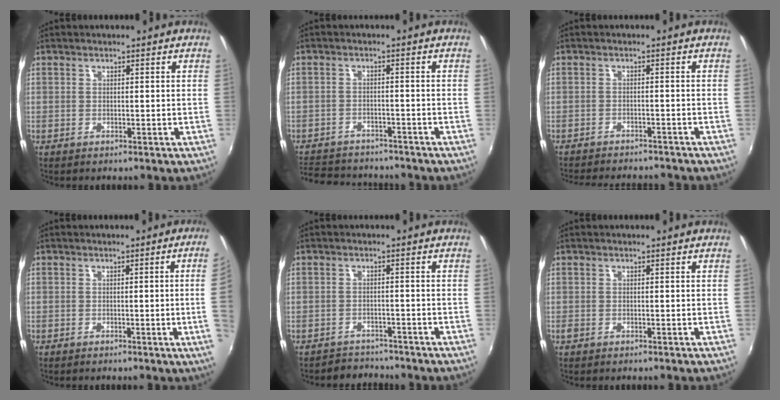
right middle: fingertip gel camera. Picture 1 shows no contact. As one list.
[{"total": 12.0, "force": [-10.5, 4.6, 3.7], "torque": [-0.104, 0.006, -0.160]}, {"total": 10.2, "force": [-9.2, 2.5, 3.6], "torque": [-0.087, -0.017, -0.133]}, {"total": 5.2, "force": [0.0, -1.7, 4.9], "torque": [-0.074, -0.009, 0.005]}, {"total": 3.7, "force": [-3.4, 1.5, -0.5], "torque": [-0.004, 0.007, -0.058]}, {"total": 0.8, "force": [-0.5, 0.6, 0.3], "torque": [-0.006, -0.003, -0.010]}]